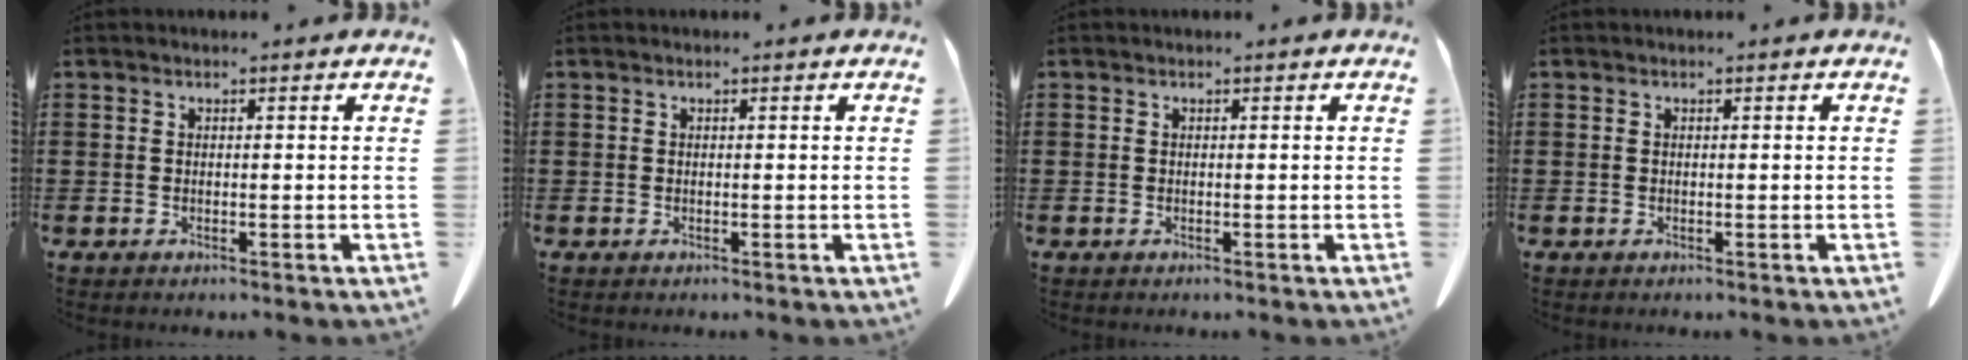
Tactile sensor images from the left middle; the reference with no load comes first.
{"total": 0.0}
{"total": 0.0}
{"total": 0.0}